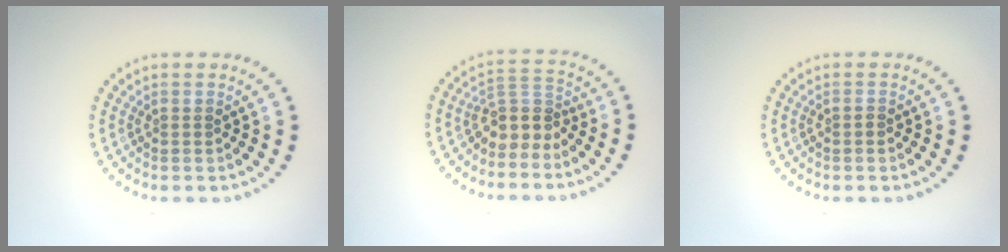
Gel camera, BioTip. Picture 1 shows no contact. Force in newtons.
{"total": 3.0, "press": 2.2, "slide": 2.0}
{"total": 0.8, "press": 0.8, "slide": 0.1}